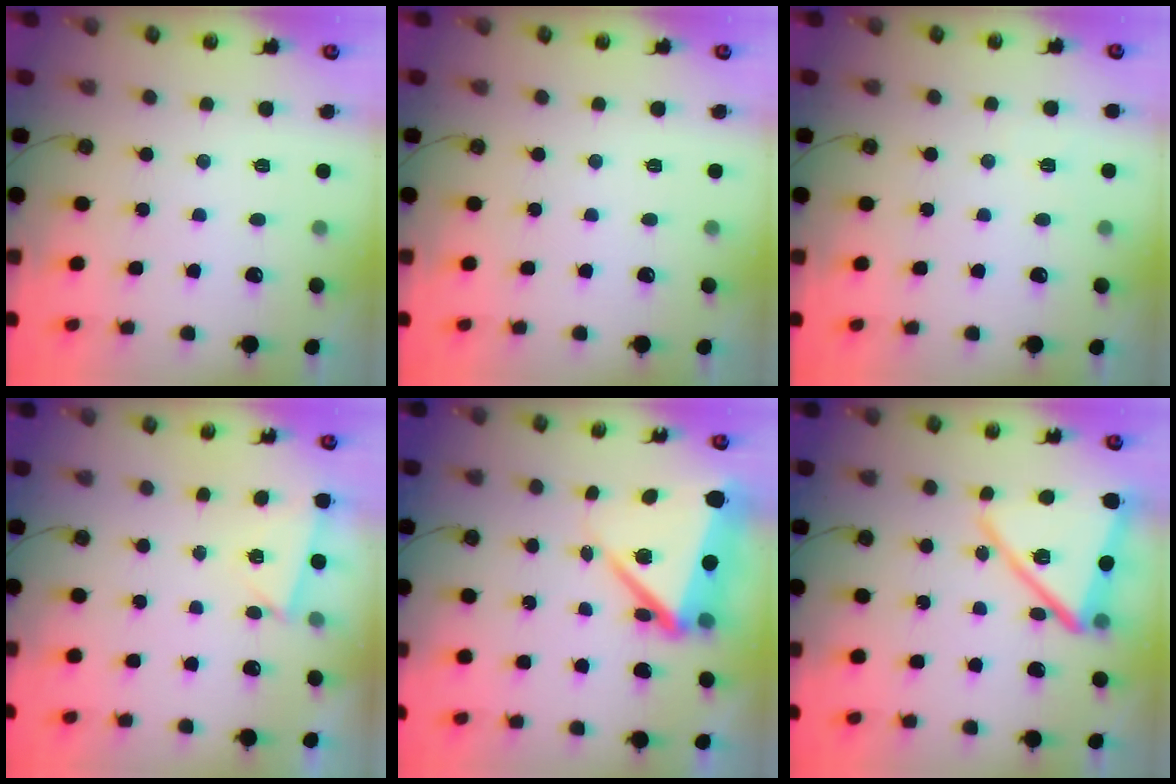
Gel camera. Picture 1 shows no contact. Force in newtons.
{"total": 0.0}
{"total": 2.6, "press": 2.6, "slide": 0.4}
{"total": 2.6, "press": 2.6, "slide": 0.3}
{"total": 10.7, "press": 10.6, "slide": 1.0}
{"total": 18.2, "press": 18.1, "slide": 1.4}